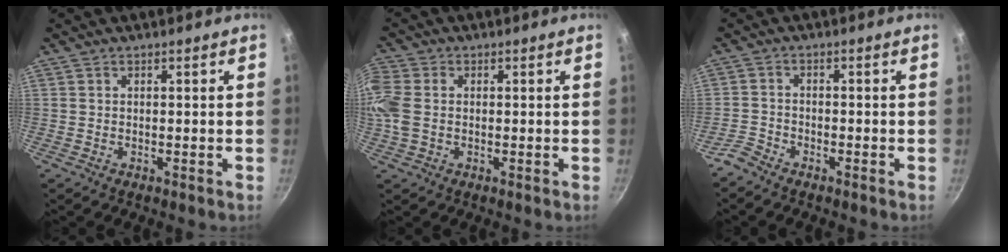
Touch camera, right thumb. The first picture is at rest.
{"total": 6.2, "force": [-0.1, 4.5, 4.3], "torque": [-0.098, 0.005, -0.010]}
{"total": 2.9, "force": [-2.6, 1.0, 0.8], "torque": [-0.024, 0.019, -0.059]}